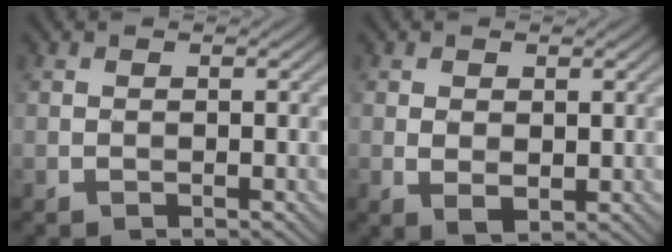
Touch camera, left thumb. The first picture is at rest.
{"total": 2.2, "force": [0.4, 1.5, 1.6], "torque": [-0.033, -0.007, 0.012]}